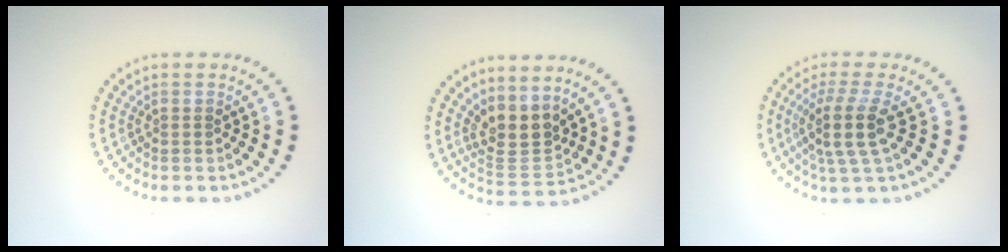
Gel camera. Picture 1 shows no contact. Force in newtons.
{"total": 3.5, "press": 2.9, "slide": 2.0}
{"total": 3.8, "press": 2.9, "slide": 2.4}